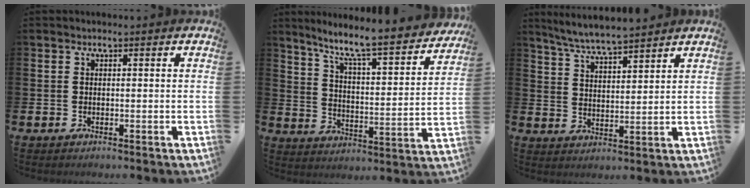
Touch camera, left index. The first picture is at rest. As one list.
[{"total": 8.1, "force": [7.2, 0.6, 3.7], "torque": [-0.091, -0.062, 0.114]}, {"total": 5.9, "force": [5.7, 0.1, 1.5], "torque": [-0.049, -0.030, 0.102]}]